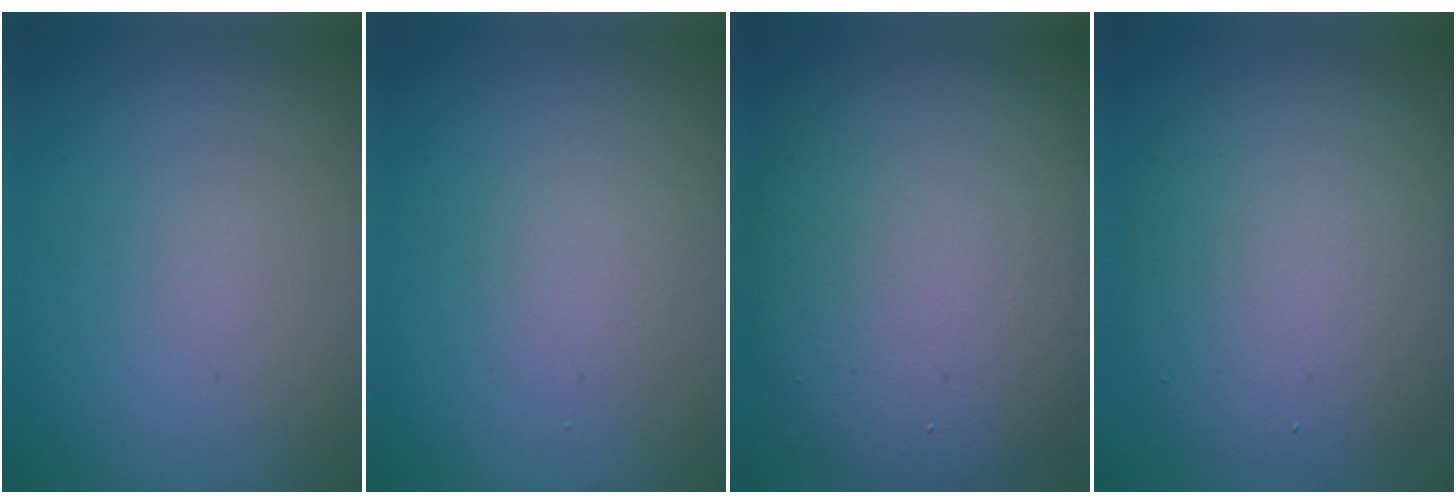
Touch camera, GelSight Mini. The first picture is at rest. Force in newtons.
{"total": 1.4, "press": 1.4, "slide": 0.0}
{"total": 12.0, "press": 12.0, "slide": 0.6}
{"total": 7.6, "press": 7.6, "slide": 0.2}